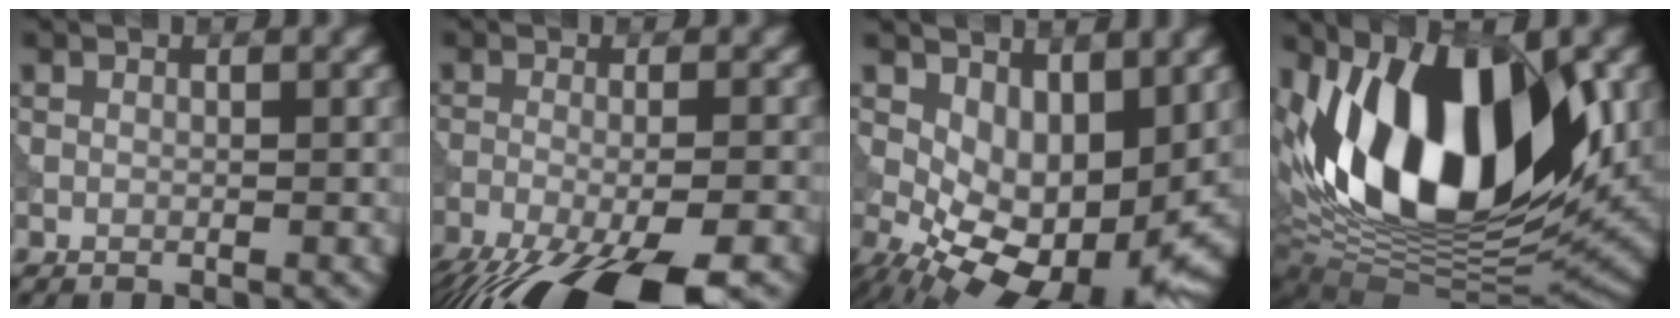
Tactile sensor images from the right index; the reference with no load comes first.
{"total": 12.0, "force": [-8.8, 3.3, 7.4], "torque": [-0.125, -0.053, -0.127]}
{"total": 8.7, "force": [-0.1, 4.8, 7.2], "torque": [-0.125, -0.027, 0.007]}
{"total": 16.3, "force": [3.8, 8.3, 13.5], "torque": [-0.233, 0.005, 0.046]}